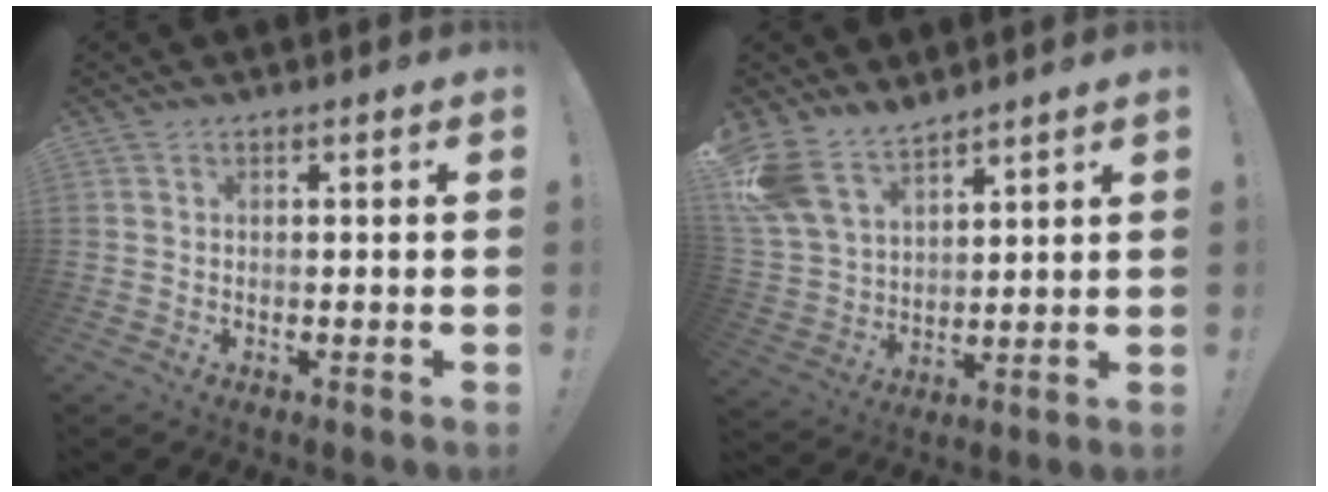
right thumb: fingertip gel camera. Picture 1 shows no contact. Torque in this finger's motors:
{"motor_torque": [-0.04, 1.56, 0.69, 0.42, 0.56]}